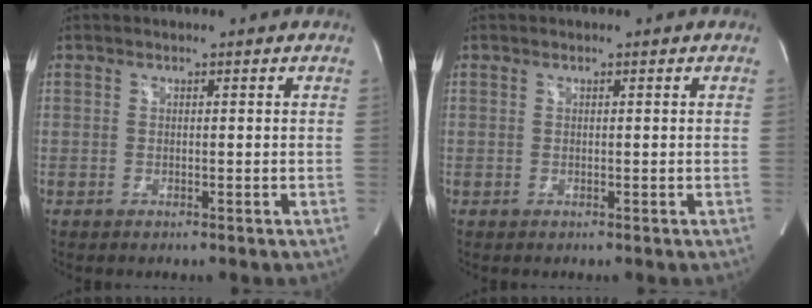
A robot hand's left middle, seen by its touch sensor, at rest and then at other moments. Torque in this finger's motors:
{"motor_torque": [0.15, -0.08, -0.05, -0.01]}